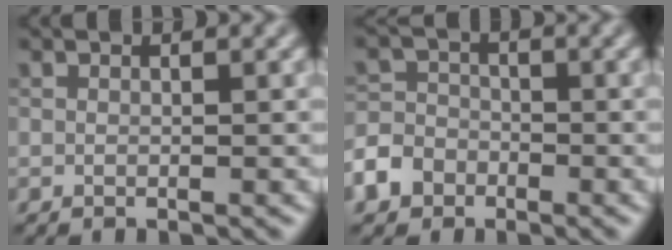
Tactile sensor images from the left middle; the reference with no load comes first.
{"total": 4.6, "force": [-2.8, 3.4, 1.3], "torque": [-0.015, -0.008, -0.059]}